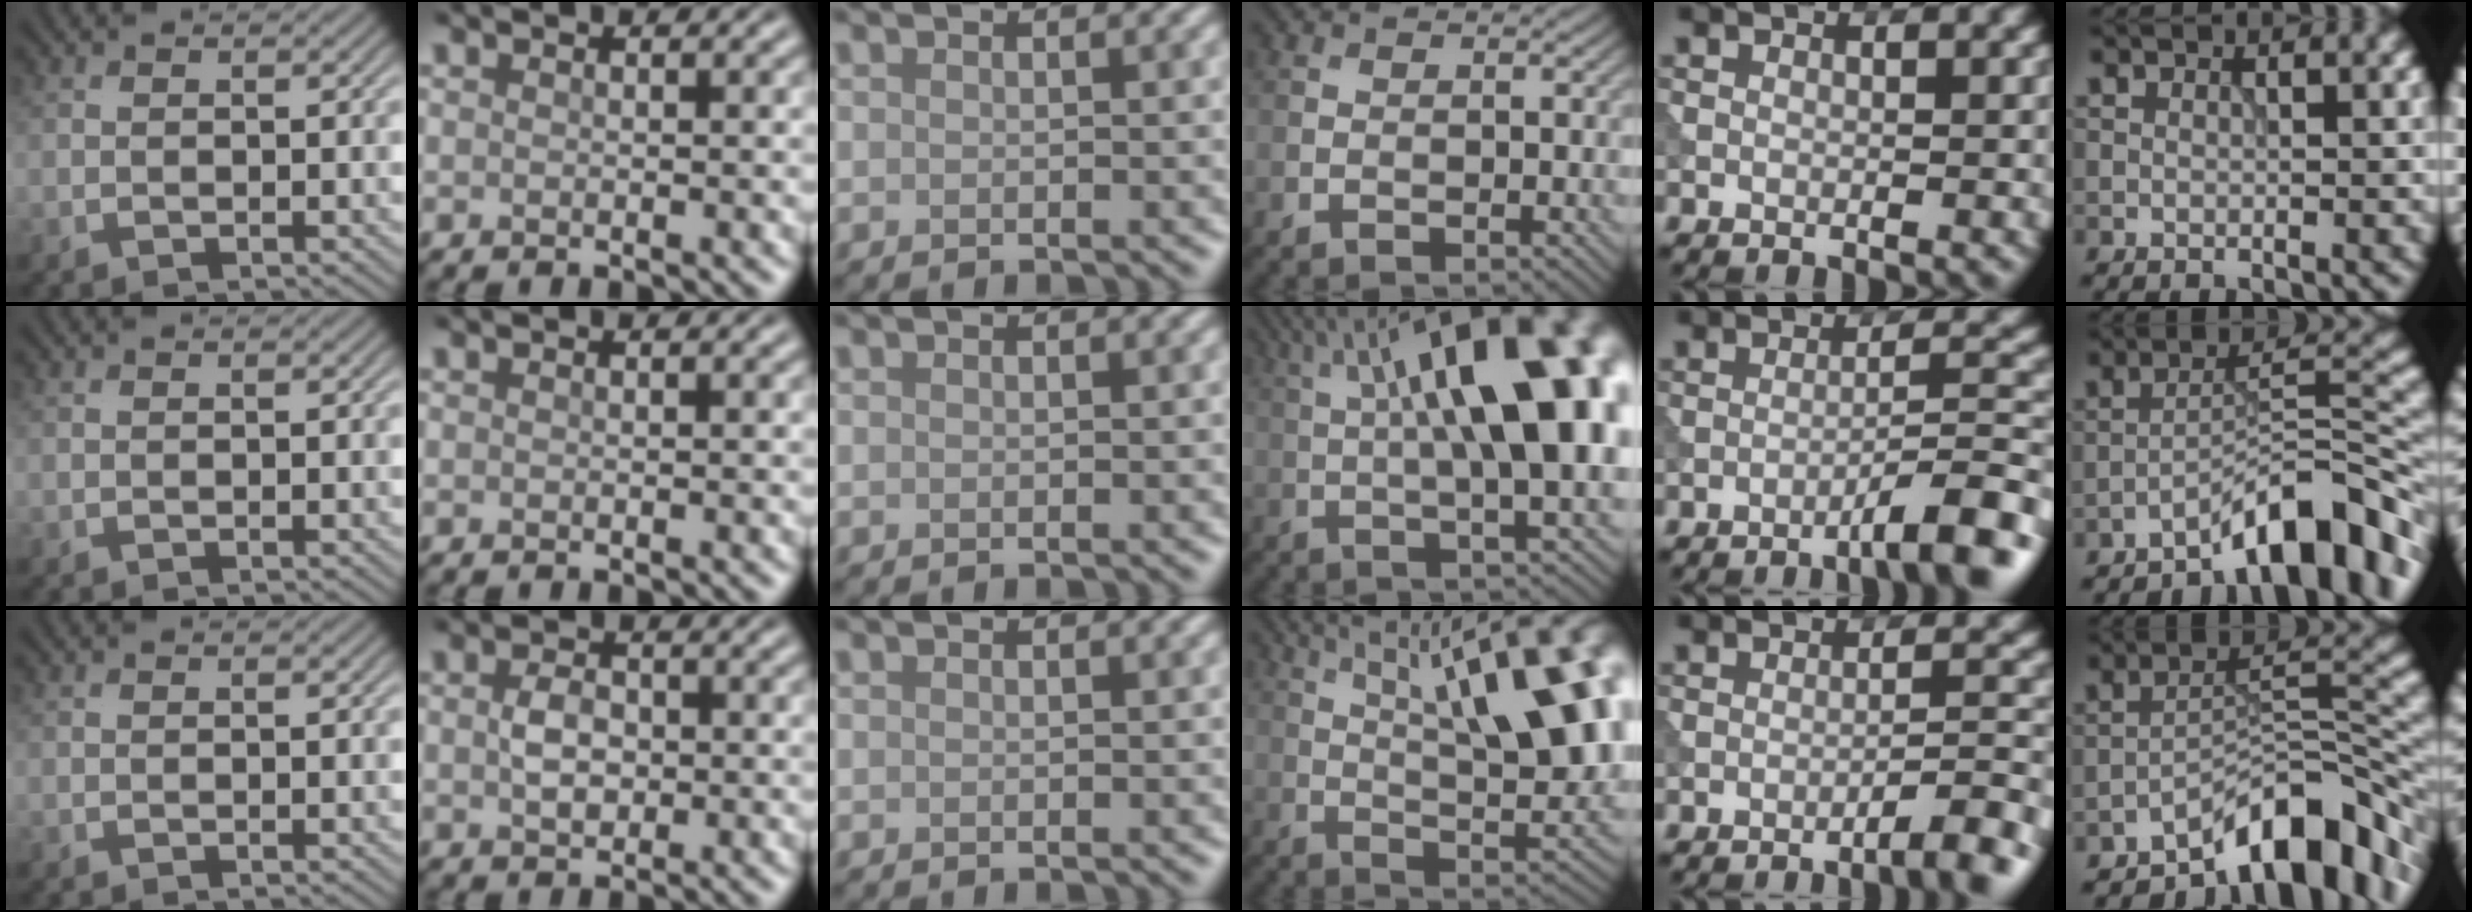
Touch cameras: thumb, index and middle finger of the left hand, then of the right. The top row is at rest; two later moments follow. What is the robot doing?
{"motion": "dispense", "object": "syringe"}